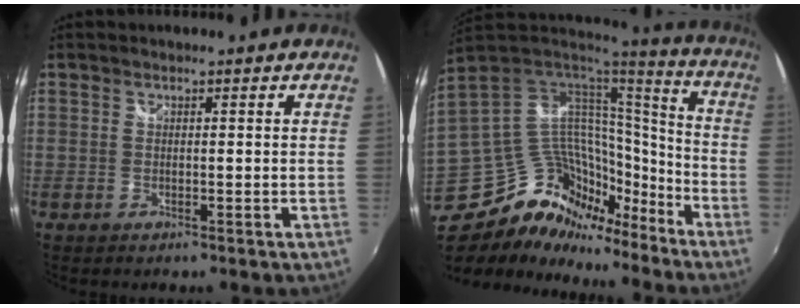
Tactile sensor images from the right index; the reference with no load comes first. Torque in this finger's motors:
{"motor_torque": [0.30, -0.20, 0.07, -0.01]}